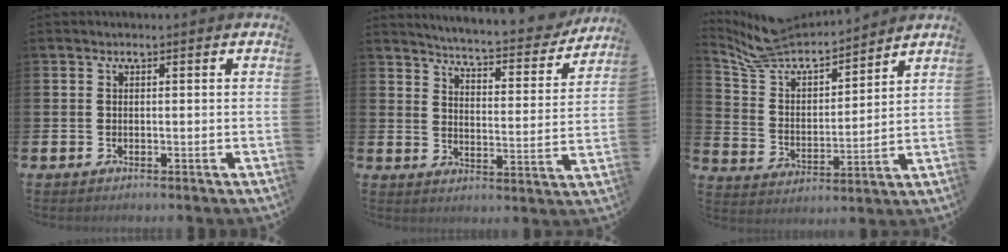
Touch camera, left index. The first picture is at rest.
{"total": 5.2, "force": [5.1, 0.2, 1.1], "torque": [-0.043, -0.045, 0.081]}
{"total": 7.9, "force": [7.4, 2.3, 1.6], "torque": [-0.074, -0.056, 0.131]}